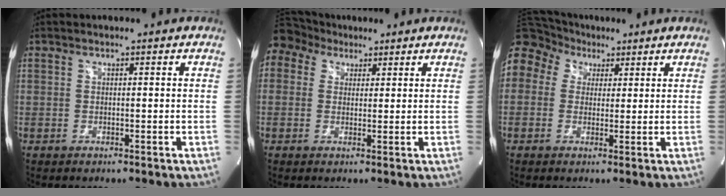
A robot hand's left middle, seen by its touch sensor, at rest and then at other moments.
{"total": 9.3, "force": [6.0, 6.7, 2.5], "torque": [-0.070, 0.060, 0.114]}
{"total": 19.3, "force": [8.3, 15.7, 7.7], "torque": [-0.254, 0.120, 0.165]}